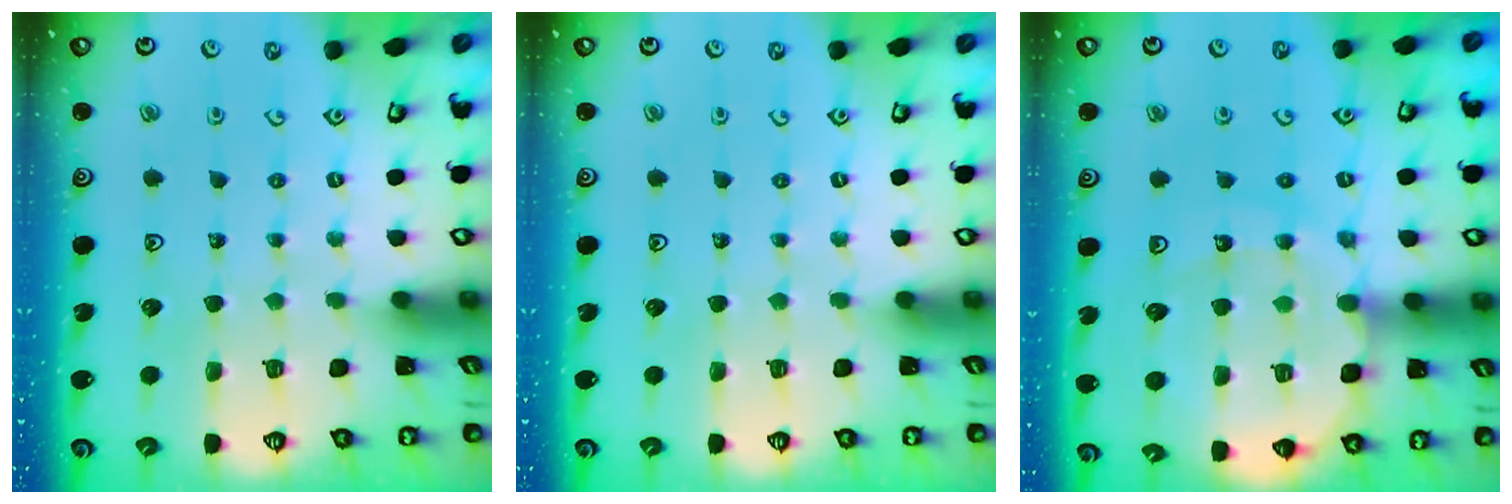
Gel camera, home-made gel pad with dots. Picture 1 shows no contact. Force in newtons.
{"total": 0.0}
{"total": 15.6, "press": 15.4, "slide": 2.7}